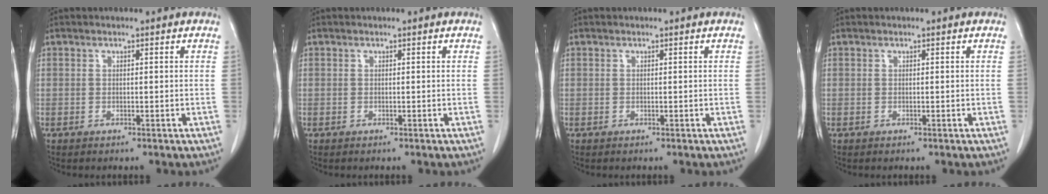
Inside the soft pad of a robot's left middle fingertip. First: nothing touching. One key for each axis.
{"total": 0.0}
{"total": 0.0}
{"total": 0.0}